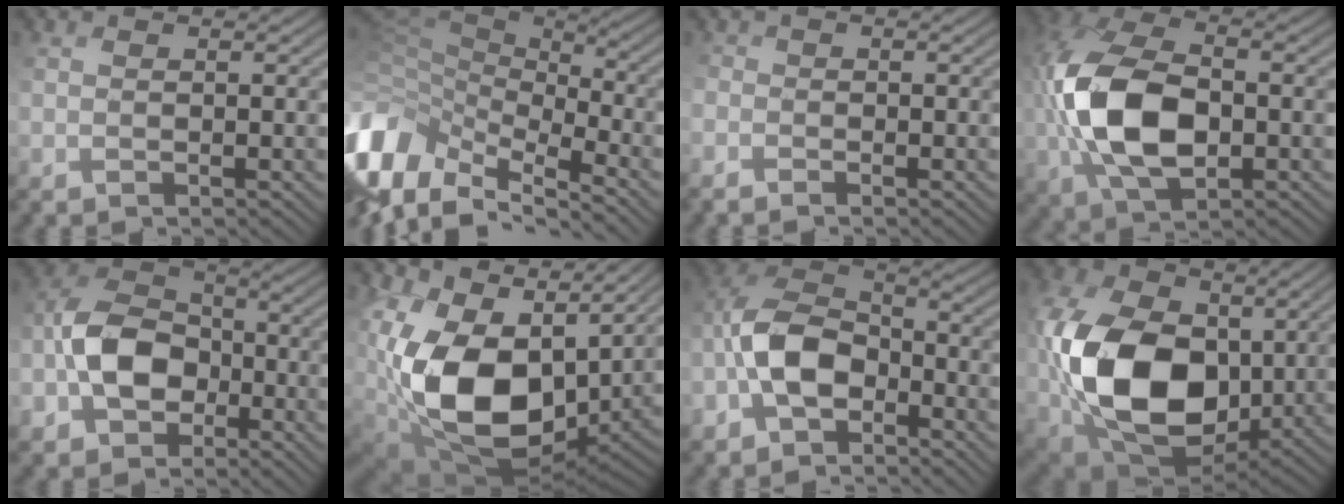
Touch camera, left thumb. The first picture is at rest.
{"total": 12.8, "force": [-4.6, 7.7, 9.1], "torque": [-0.259, -0.018, -0.066]}
{"total": 2.1, "force": [-1.7, 1.1, 0.4], "torque": [-0.010, -0.005, -0.038]}
{"total": 12.6, "force": [-0.6, 7.3, 10.2], "torque": [-0.235, 0.007, -0.010]}
{"total": 8.5, "force": [-2.9, 6.2, 5.1], "torque": [-0.113, 0.010, -0.077]}
{"total": 18.8, "force": [3.2, 12.4, 13.7], "torque": [-0.322, -0.014, 0.072]}
{"total": 8.1, "force": [-3.5, 4.7, 5.7], "torque": [-0.122, 0.014, -0.082]}
{"total": 16.9, "force": [1.5, 12.1, 11.8], "torque": [-0.274, -0.005, 0.038]}